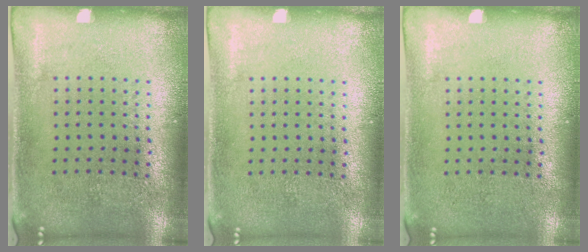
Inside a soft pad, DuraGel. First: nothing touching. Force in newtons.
{"total": 0.0}
{"total": 0.0}